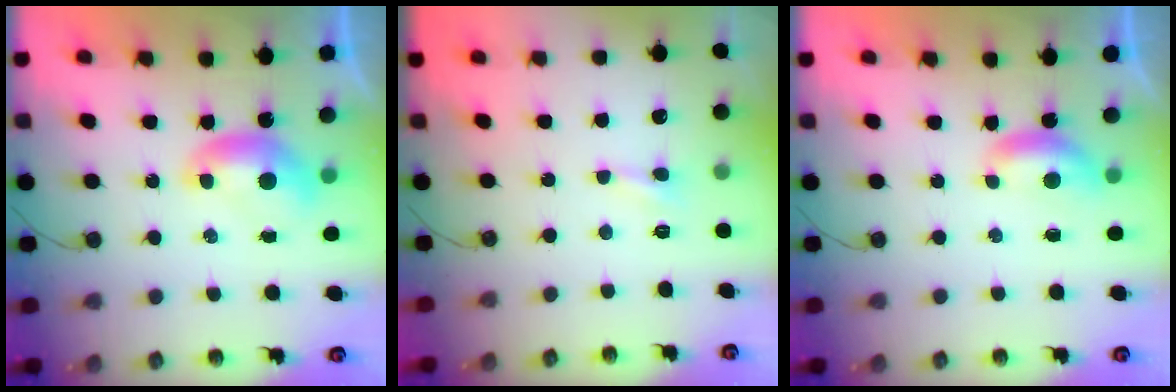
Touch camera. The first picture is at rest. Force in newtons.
{"total": 1.2, "press": 1.1, "slide": 0.5}
{"total": 2.2, "press": 2.2, "slide": 0.4}